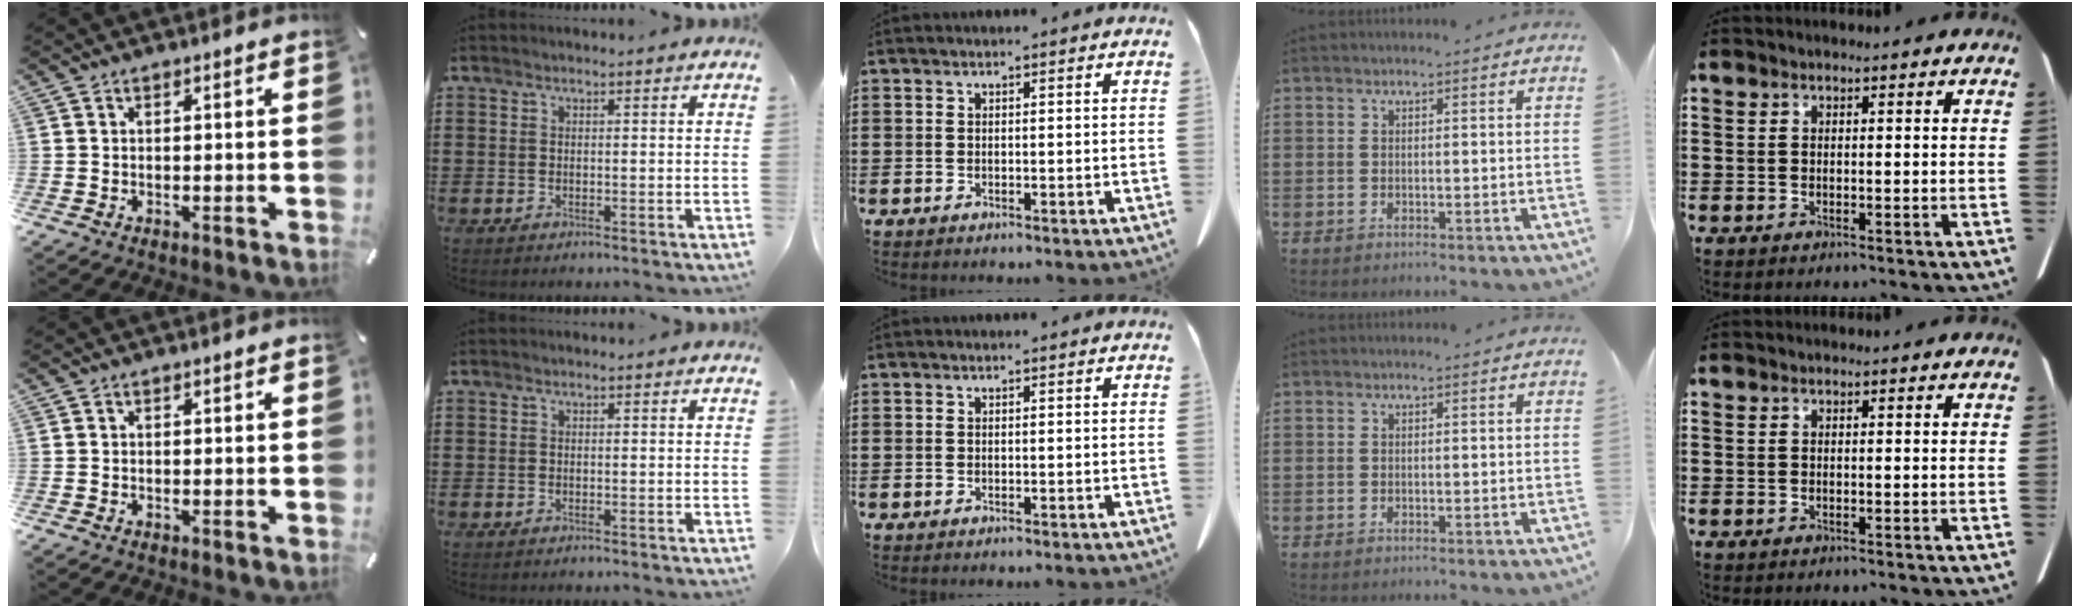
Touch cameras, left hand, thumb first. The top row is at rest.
{}